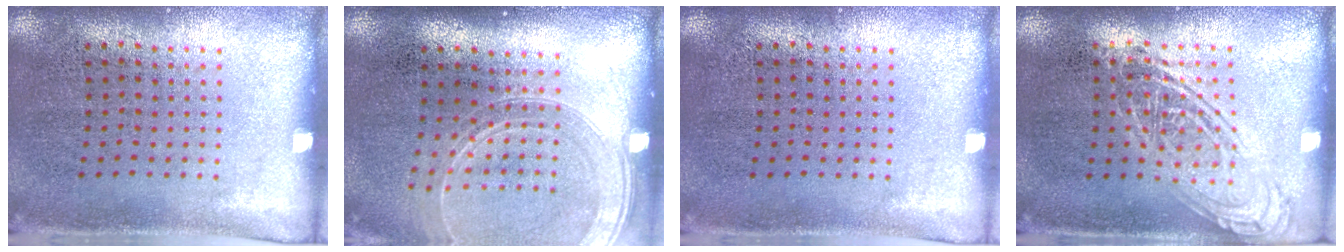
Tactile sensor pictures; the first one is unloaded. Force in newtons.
{"total": 1.7, "press": 1.6, "slide": 0.7}
{"total": 0.0}
{"total": 2.6, "press": 2.6, "slide": 0.3}